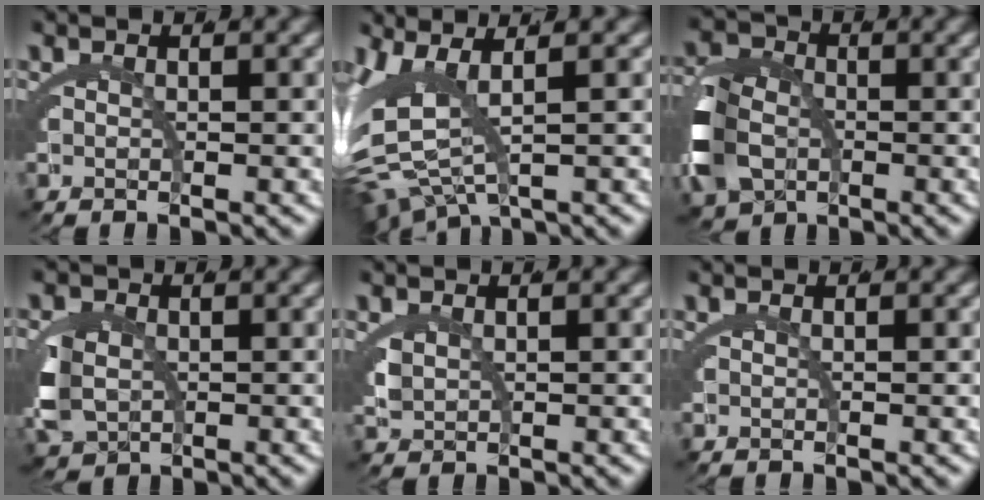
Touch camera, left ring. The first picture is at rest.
{"total": 9.3, "force": [-0.2, 6.6, 6.6], "torque": [-0.170, -0.034, 0.011]}
{"total": 5.8, "force": [-1.4, 4.5, 3.3], "torque": [-0.084, -0.029, -0.010]}
{"total": 3.7, "force": [-0.6, 2.6, 2.5], "torque": [-0.064, -0.024, 0.005]}
{"total": 1.2, "force": [0.3, 0.8, 0.9], "torque": [-0.032, -0.016, 0.019]}
{"total": 0.0}